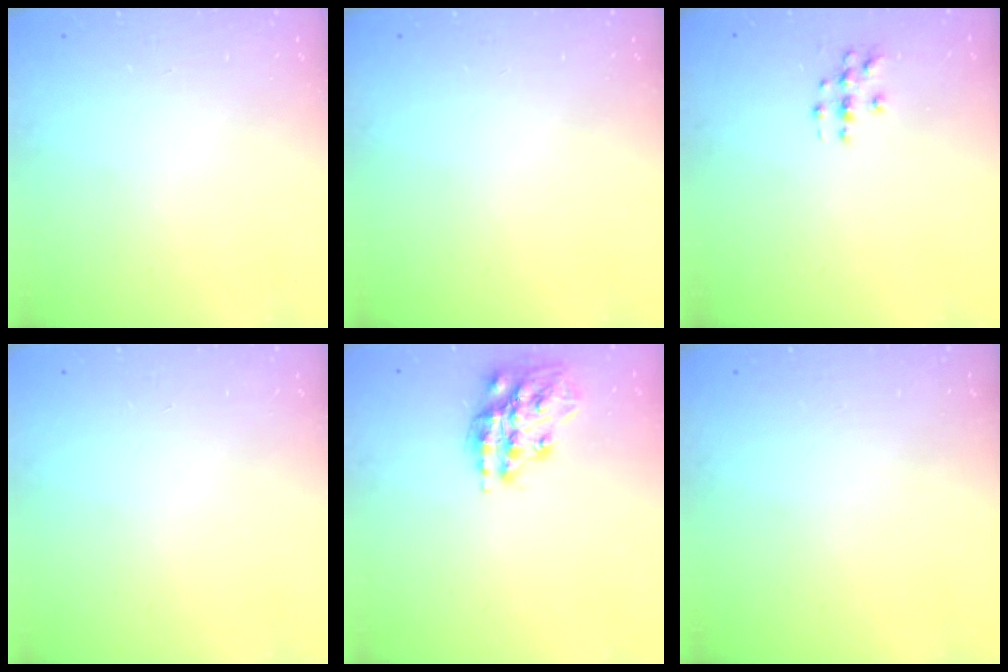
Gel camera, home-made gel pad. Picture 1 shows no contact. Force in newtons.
{"total": 0.0}
{"total": 3.2, "press": 3.2, "slide": 0.1}
{"total": 0.0}
{"total": 16.1, "press": 16.1, "slide": 1.5}
{"total": 0.0}